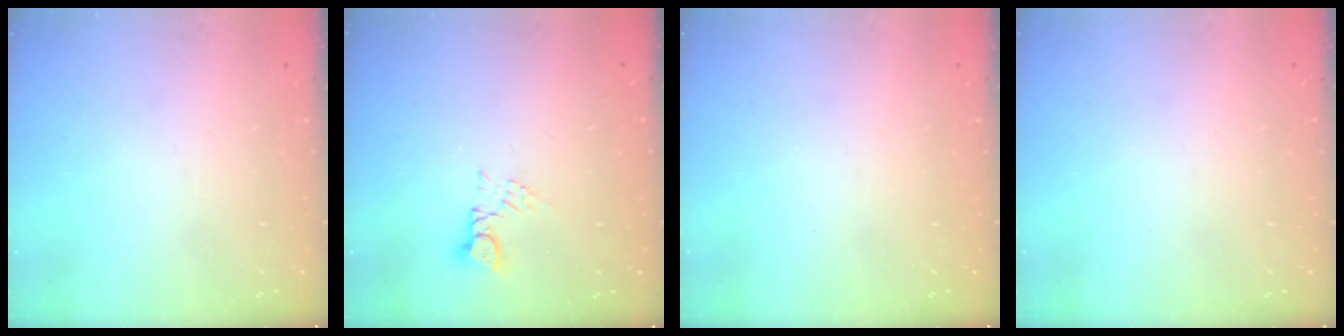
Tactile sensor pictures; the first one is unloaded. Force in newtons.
{"total": 3.0, "press": 3.0, "slide": 0.4}
{"total": 0.0}
{"total": 0.0}